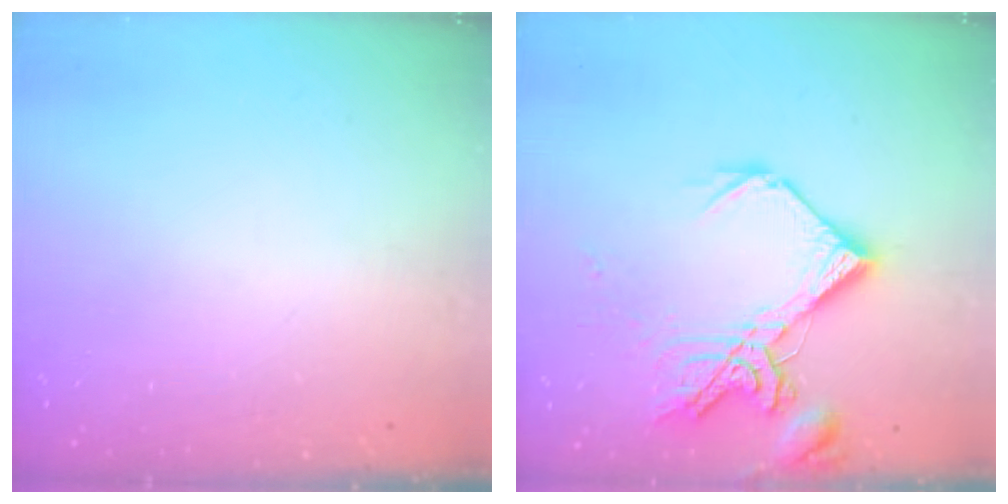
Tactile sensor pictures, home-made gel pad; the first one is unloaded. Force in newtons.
{"total": 15.0, "press": 14.9, "slide": 1.3}